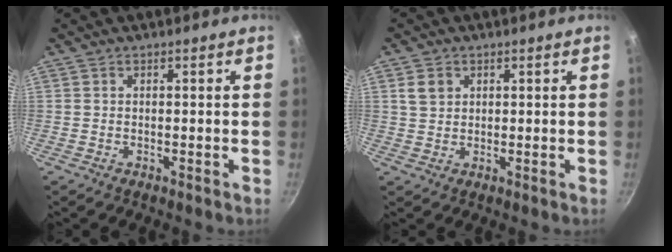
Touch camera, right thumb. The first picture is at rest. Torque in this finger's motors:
{"motor_torque": [-0.07, 1.13, 0.08, 0.04, -0.02]}